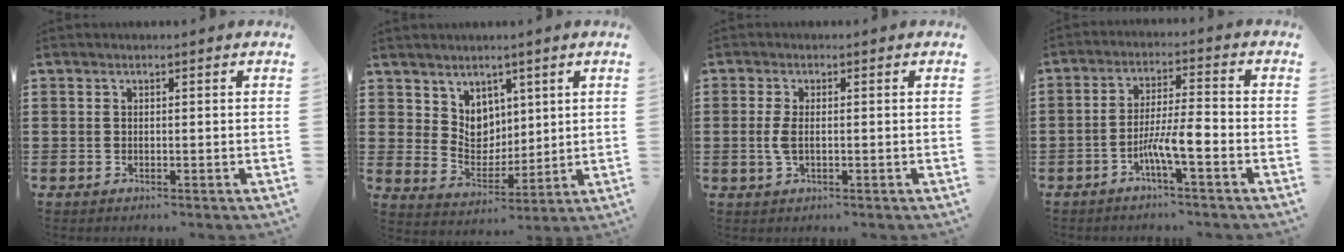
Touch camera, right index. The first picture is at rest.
{"total": 5.6, "force": [3.7, 4.2, 0.6], "torque": [-0.039, -0.006, 0.071]}
{"total": 2.8, "force": [-0.3, 0.9, 2.7], "torque": [-0.072, -0.010, -0.012]}
{"total": 6.6, "force": [-3.1, 0.6, 5.7], "torque": [-0.110, -0.004, -0.060]}